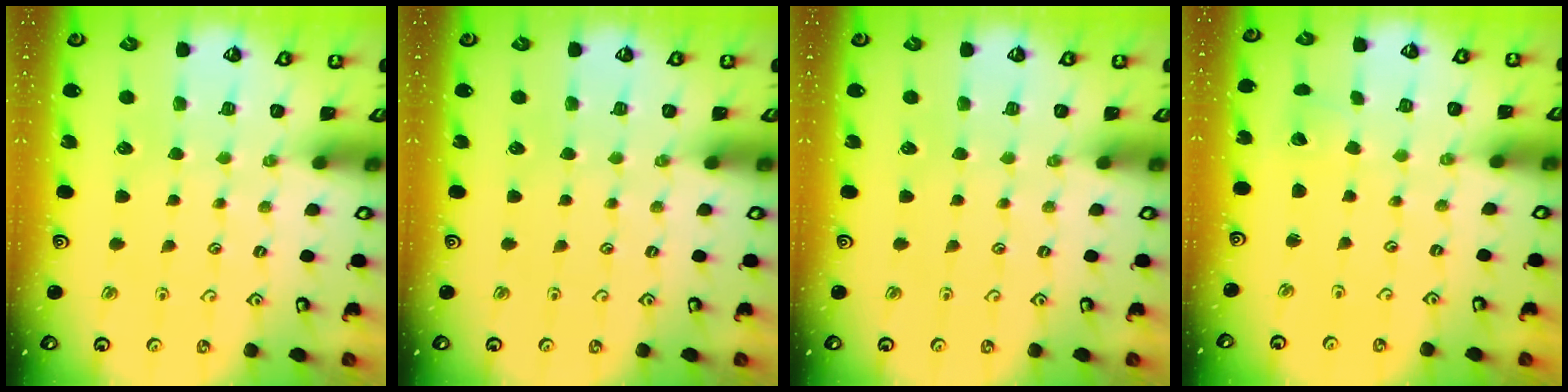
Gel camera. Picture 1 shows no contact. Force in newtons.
{"total": 0.0}
{"total": 0.0}
{"total": 2.1, "press": 2.1, "slide": 0.1}